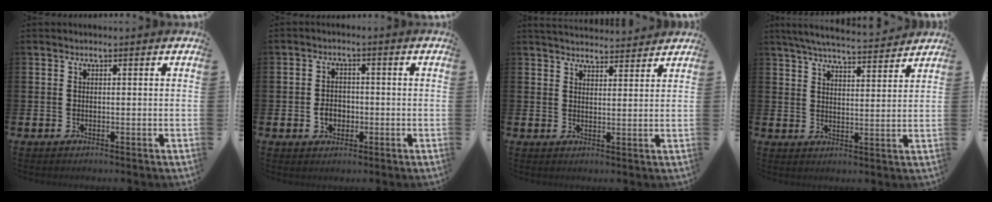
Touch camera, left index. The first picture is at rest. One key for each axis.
{"total": 3.0, "fx": -0.8, "fy": 2.3, "fz": 1.6, "tx": -0.020, "ty": -0.002, "tz": -0.022}
{"total": 3.9, "fx": 3.9, "fy": 0.5, "fz": 0.1, "tx": -0.008, "ty": -0.020, "tz": 0.072}
{"total": 6.2, "fx": 6.0, "fy": 0.5, "fz": 1.5, "tx": -0.044, "ty": -0.034, "tz": 0.106}